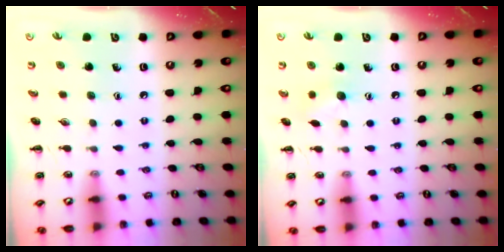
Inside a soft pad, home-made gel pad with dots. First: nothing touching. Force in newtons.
{"total": 5.8, "press": 5.6, "slide": 1.3}